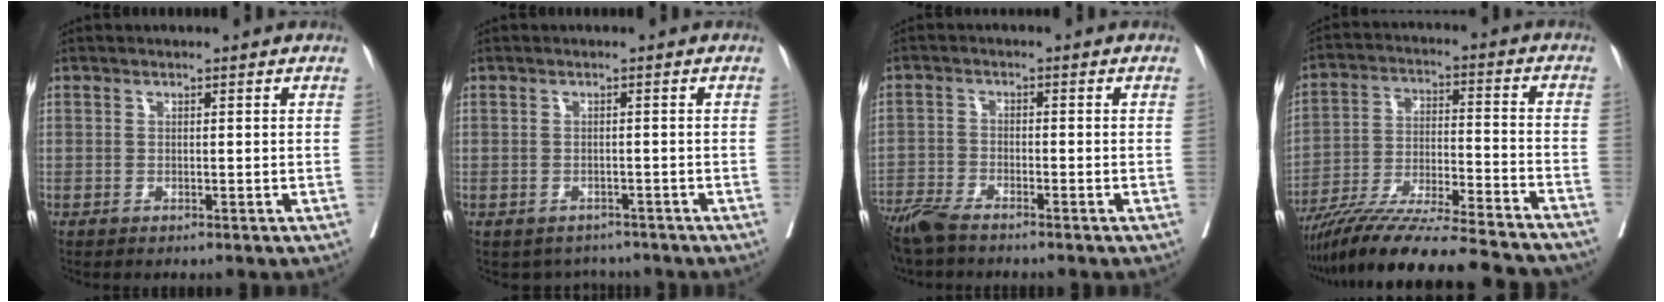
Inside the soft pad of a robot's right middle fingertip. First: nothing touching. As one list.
[{"total": 3.5, "force": [-3.0, 1.7, 0.1], "torque": [0.004, 0.011, -0.039]}, {"total": 6.9, "force": [-5.9, 1.2, 3.4], "torque": [-0.065, -0.017, -0.113]}, {"total": 24.5, "force": [-21.8, 0.9, 11.2], "torque": [-0.168, -0.038, -0.339]}]